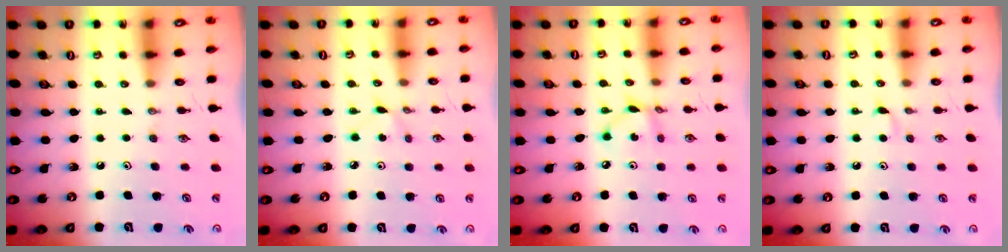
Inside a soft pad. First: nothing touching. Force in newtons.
{"total": 2.9, "press": 2.8, "slide": 0.4}
{"total": 5.2, "press": 5.2, "slide": 0.2}
{"total": 2.8, "press": 2.8, "slide": 0.5}